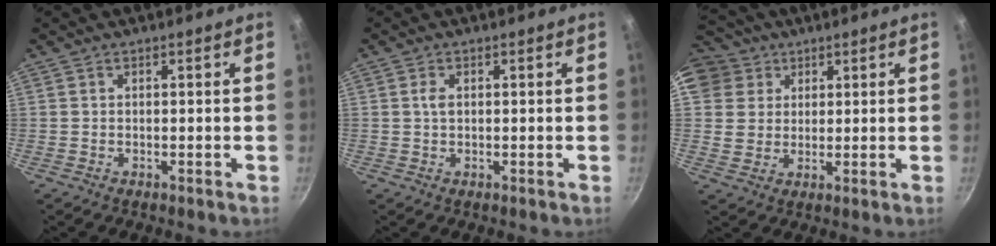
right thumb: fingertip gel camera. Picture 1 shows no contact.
{"total": 1.7, "force": [0.3, 1.0, 1.3], "torque": [-0.023, 0.002, 0.005]}
{"total": 11.5, "force": [5.6, 9.4, 3.3], "torque": [-0.045, 0.005, 0.102]}